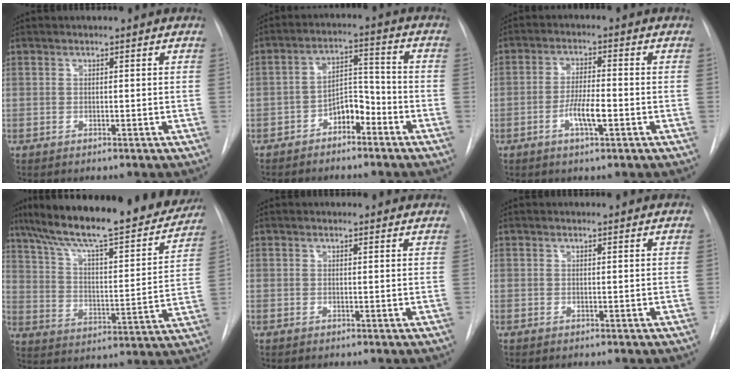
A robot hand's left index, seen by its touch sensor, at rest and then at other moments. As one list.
[{"total": 5.9, "force": [-3.9, 2.7, 3.5], "torque": [-0.060, 0.017, -0.067]}, {"total": 5.0, "force": [-2.0, 0.8, 4.5], "torque": [-0.086, -0.006, -0.038]}, {"total": 27.6, "force": [23.2, 5.0, 14.1], "torque": [-0.234, -0.018, 0.324]}, {"total": 2.5, "force": [2.4, 0.7, 0.2], "torque": [-0.006, 0.001, 0.016]}, {"total": 1.2, "force": [1.1, 0.2, 0.1], "torque": [-0.011, 0.006, 0.012]}]